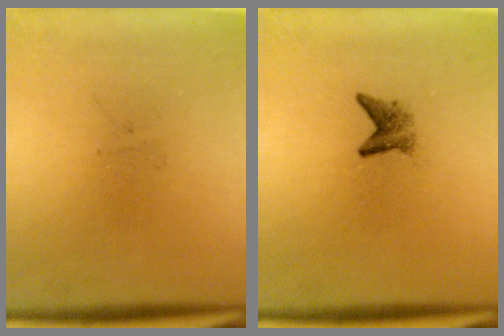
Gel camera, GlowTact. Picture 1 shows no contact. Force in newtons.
{"total": 2.0}